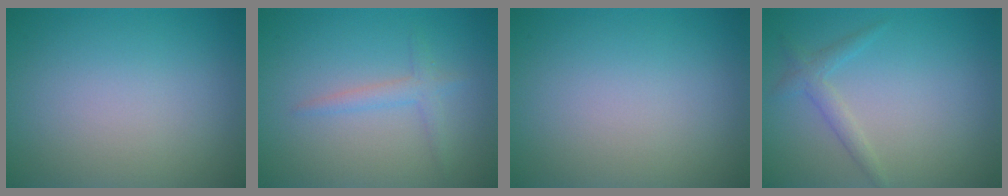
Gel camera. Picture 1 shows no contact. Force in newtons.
{"total": 1.6, "press": 1.6, "slide": 0.1}
{"total": 0.0}
{"total": 1.6, "press": 1.6, "slide": 0.1}